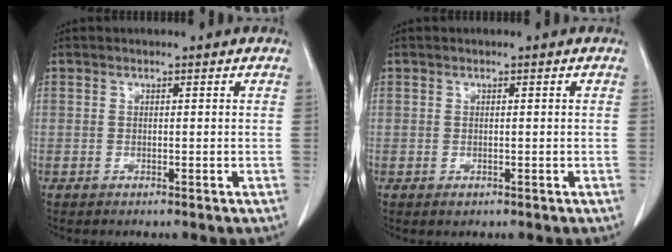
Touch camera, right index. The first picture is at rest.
{"total": 1.2, "force": [-0.3, 0.8, 0.8], "torque": [-0.017, -0.002, 0.002]}